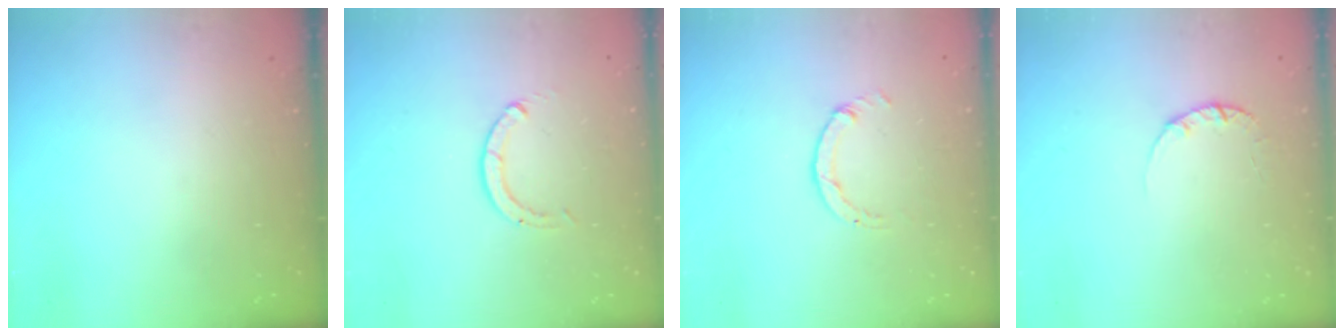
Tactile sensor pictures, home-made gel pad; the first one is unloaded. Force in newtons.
{"total": 0.0}
{"total": 0.7, "press": 0.7, "slide": 0.2}
{"total": 2.4, "press": 2.3, "slide": 0.3}